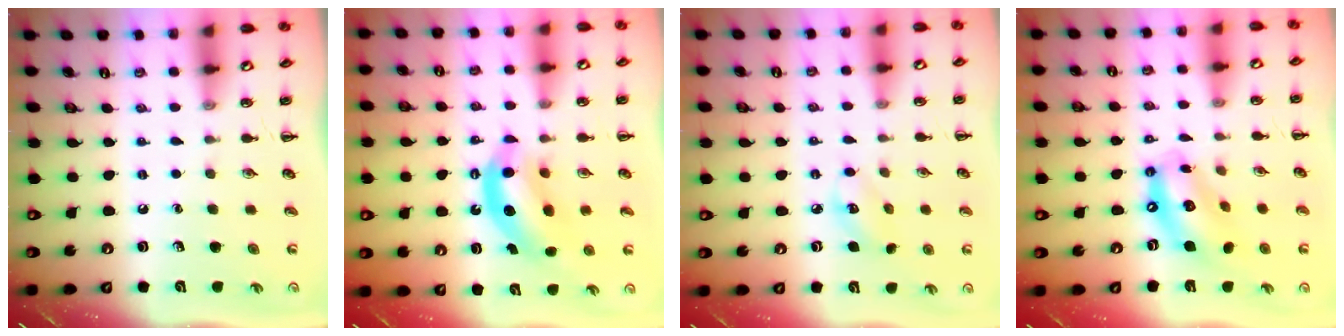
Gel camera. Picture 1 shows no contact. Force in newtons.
{"total": 9.6, "press": 9.3, "slide": 2.3}
{"total": 4.9, "press": 4.9, "slide": 0.5}
{"total": 14.3, "press": 13.7, "slide": 3.8}